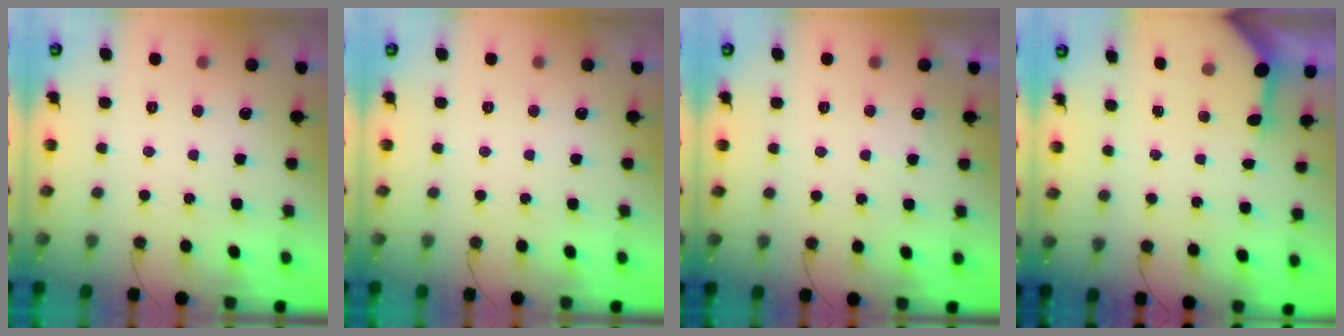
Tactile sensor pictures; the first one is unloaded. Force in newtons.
{"total": 0.0}
{"total": 2.5, "press": 2.5, "slide": 0.5}
{"total": 3.4, "press": 3.4, "slide": 0.4}